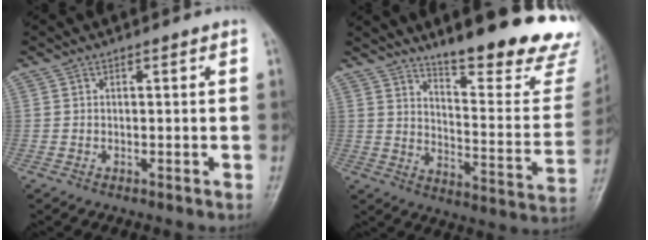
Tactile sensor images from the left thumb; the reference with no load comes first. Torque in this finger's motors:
{"motor_torque": [1.50, 1.13, 1.41, -1.36, 0.07]}